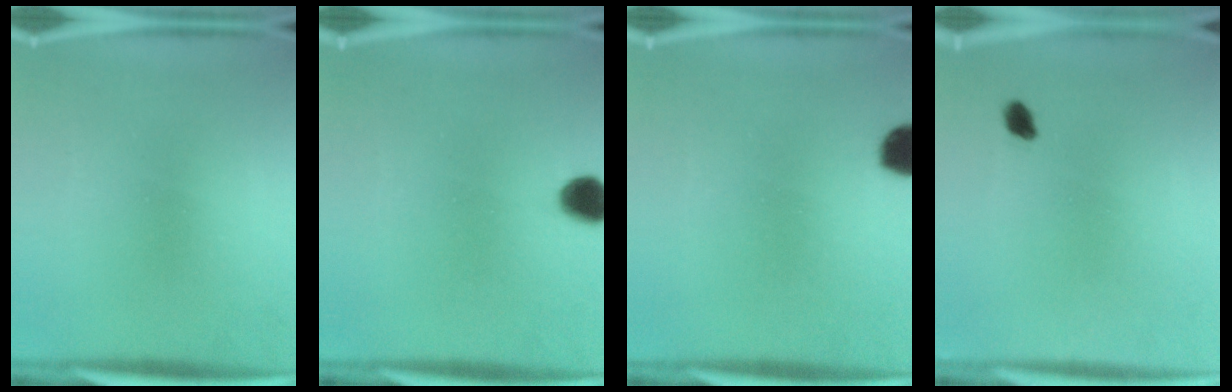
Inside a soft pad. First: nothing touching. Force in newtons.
{"total": 5.5}
{"total": 5.8}
{"total": 1.9}